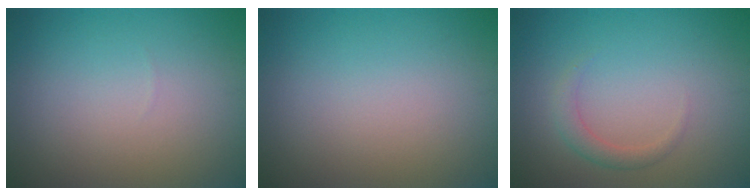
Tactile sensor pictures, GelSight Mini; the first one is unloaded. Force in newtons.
{"total": 0.0}
{"total": 1.6, "press": 1.6, "slide": 0.1}